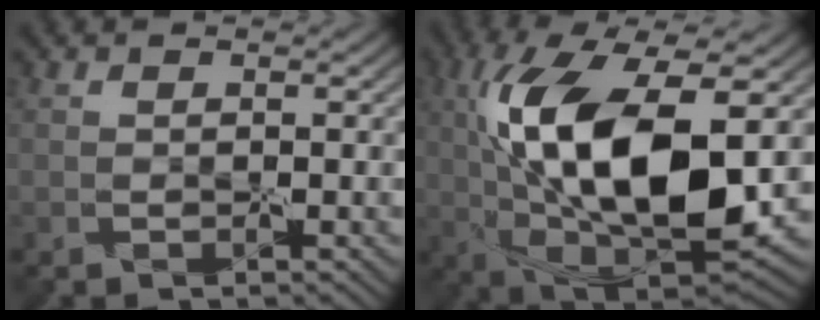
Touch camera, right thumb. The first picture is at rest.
{"total": 14.3, "force": [1.7, 6.5, 12.7], "torque": [-0.239, 0.012, 0.028]}